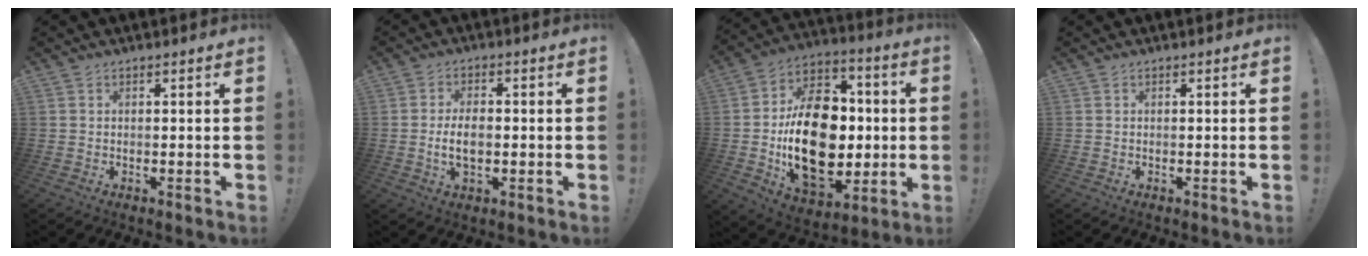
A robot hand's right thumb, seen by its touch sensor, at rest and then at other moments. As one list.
[{"total": 6.2, "force": [-0.9, 3.3, 5.2], "torque": [-0.087, 0.003, -0.021]}, {"total": 25.6, "force": [-1.7, 17.2, 18.9], "torque": [-0.338, 0.014, -0.010]}, {"total": 0.0}]